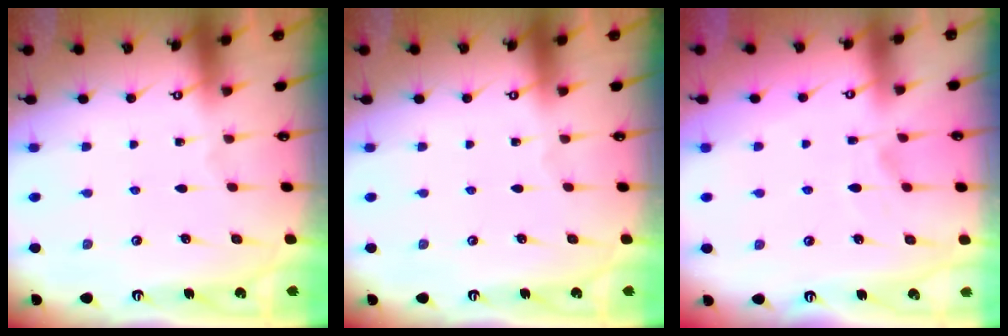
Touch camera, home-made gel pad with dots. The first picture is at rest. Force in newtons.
{"total": 0.0}
{"total": 2.5, "press": 2.2, "slide": 1.2}